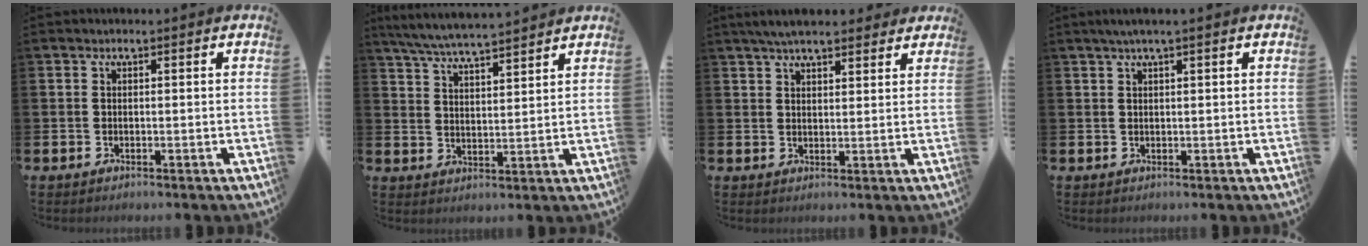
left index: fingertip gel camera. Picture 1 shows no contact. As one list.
[{"total": 6.0, "force": [5.9, 0.1, 1.4], "torque": [-0.052, -0.030, 0.105]}, {"total": 5.0, "force": [4.5, 1.1, 1.8], "torque": [-0.044, -0.009, 0.083]}, {"total": 1.8, "force": [1.2, -0.1, 1.4], "torque": [-0.034, 0.005, 0.023]}]